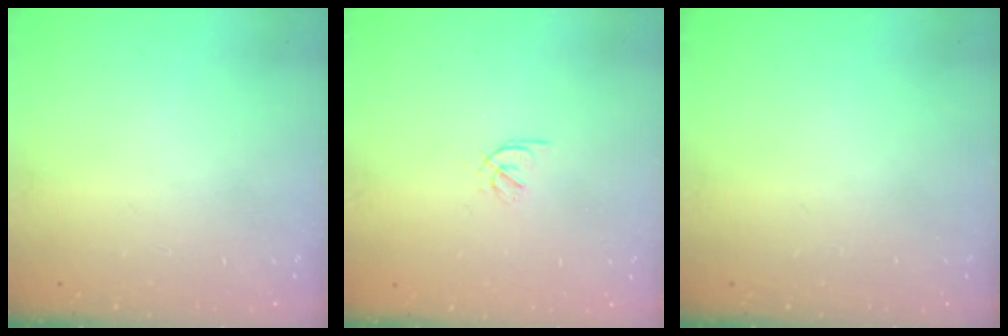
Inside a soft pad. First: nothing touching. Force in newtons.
{"total": 1.7, "press": 1.6, "slide": 0.6}
{"total": 0.0}